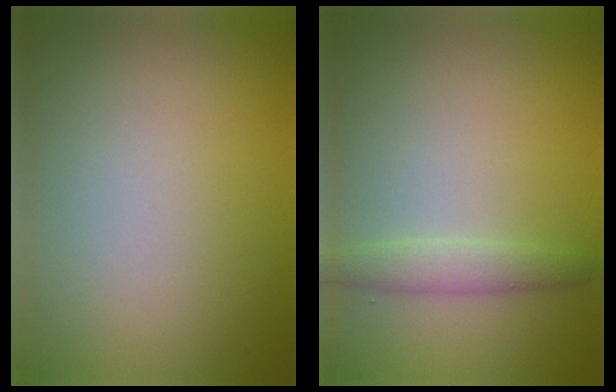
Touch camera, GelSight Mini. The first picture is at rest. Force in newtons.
{"total": 1.9, "press": 1.9, "slide": 0.0}